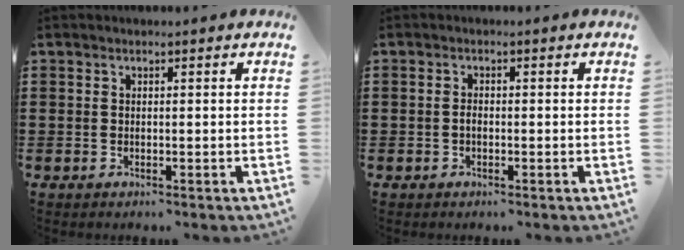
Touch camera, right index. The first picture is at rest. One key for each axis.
{"total": 0.9, "fx": -0.3, "fy": 0.4, "fz": 0.8, "tx": -0.017, "ty": -0.002, "tz": -0.005}